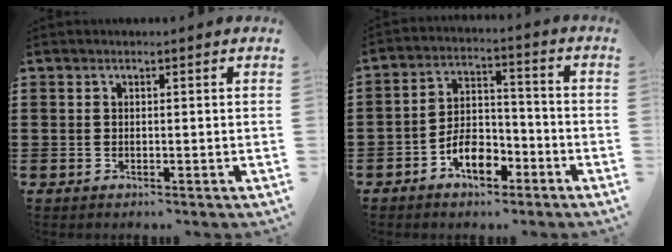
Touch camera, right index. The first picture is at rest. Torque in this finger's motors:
{"motor_torque": [1.40, 0.74, 0.69, 0.08]}